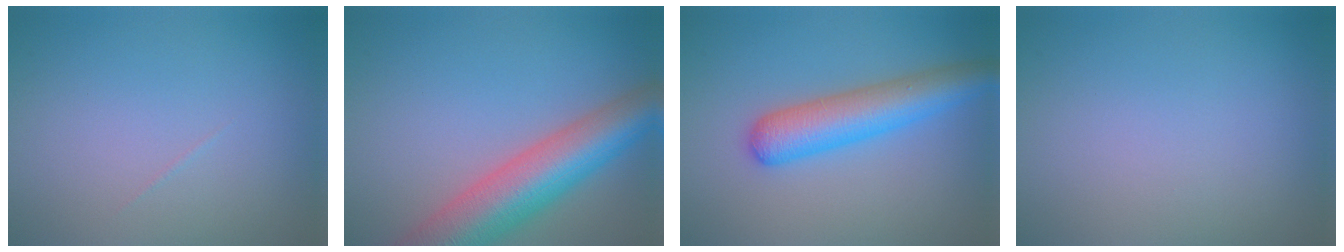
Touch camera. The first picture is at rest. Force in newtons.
{"total": 9.9, "press": 9.9, "slide": 0.5}
{"total": 5.5, "press": 5.5, "slide": 0.2}
{"total": 0.0}